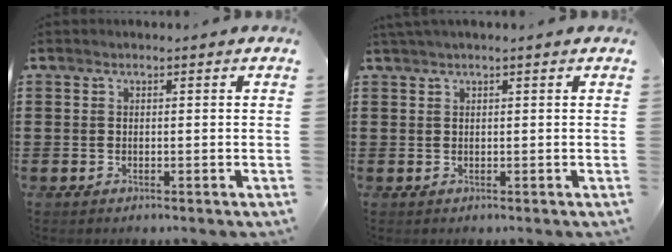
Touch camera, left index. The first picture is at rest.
{"total": 1.0, "force": [0.8, 0.0, 0.6], "torque": [-0.013, -0.001, 0.015]}